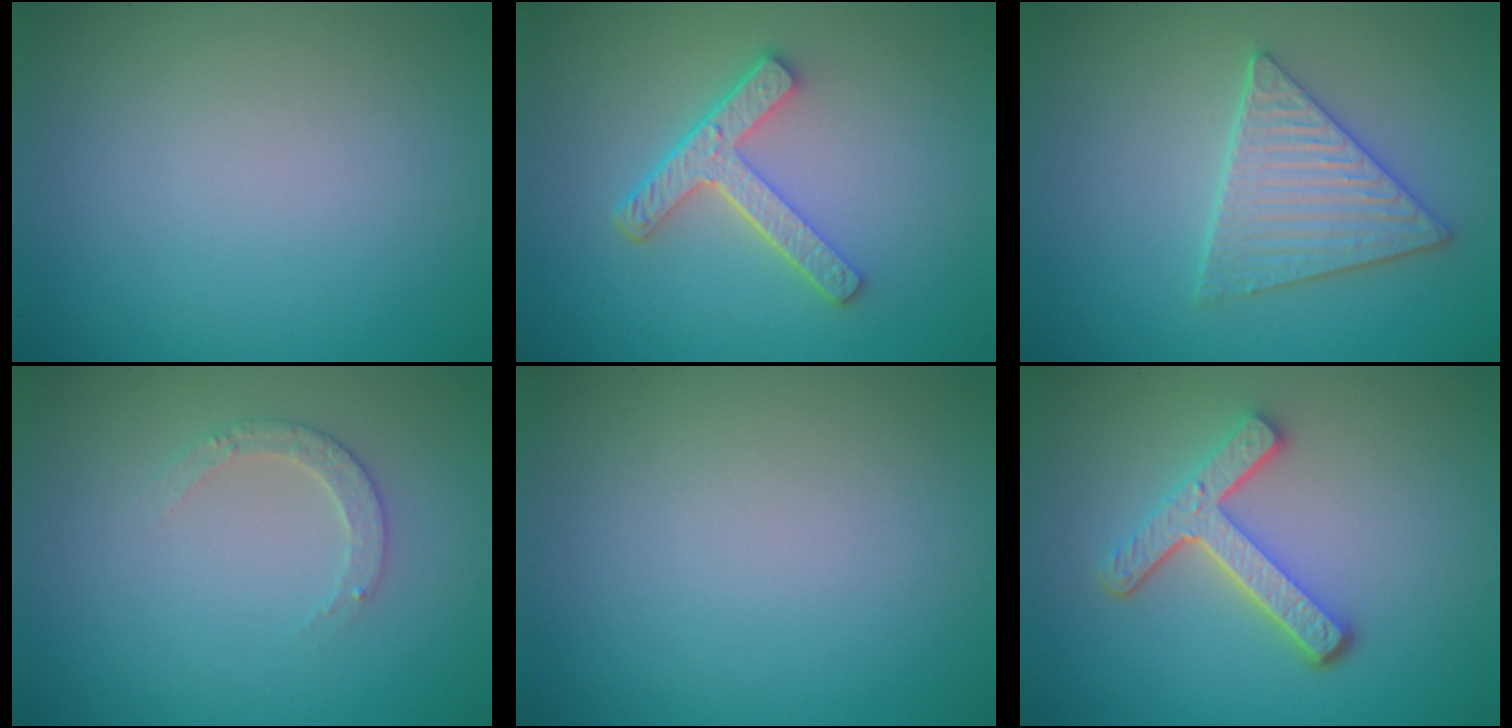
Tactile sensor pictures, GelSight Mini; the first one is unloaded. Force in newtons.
{"total": 4.4, "press": 3.3, "slide": 2.9}
{"total": 4.0, "press": 3.8, "slide": 1.4}
{"total": 1.8, "press": 1.8, "slide": 0.4}
{"total": 0.0}
{"total": 4.5, "press": 3.4, "slide": 3.0}